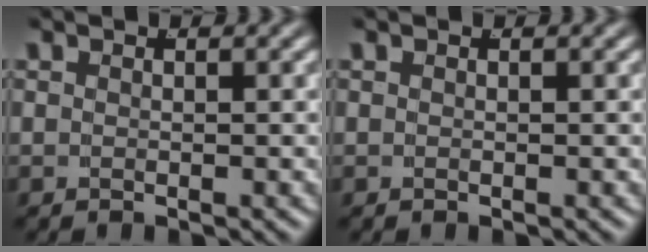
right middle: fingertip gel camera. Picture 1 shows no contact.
{"total": 0.0}